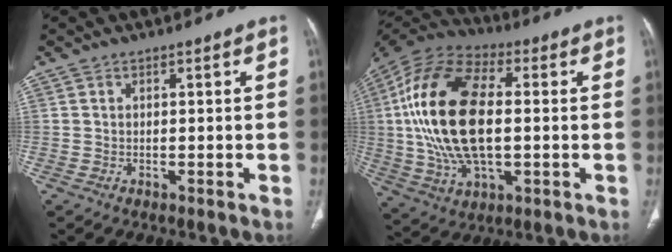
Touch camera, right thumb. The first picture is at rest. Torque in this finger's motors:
{"motor_torque": [0.78, 4.16, 2.47, 0.17, 0.95]}